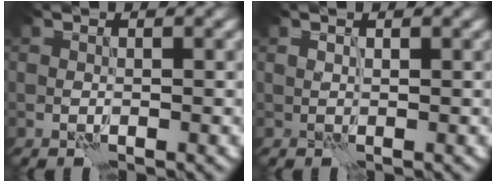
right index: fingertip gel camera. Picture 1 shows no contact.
{"total": 1.2, "force": [0.9, -0.7, -0.4], "torque": [0.004, 0.000, 0.019]}